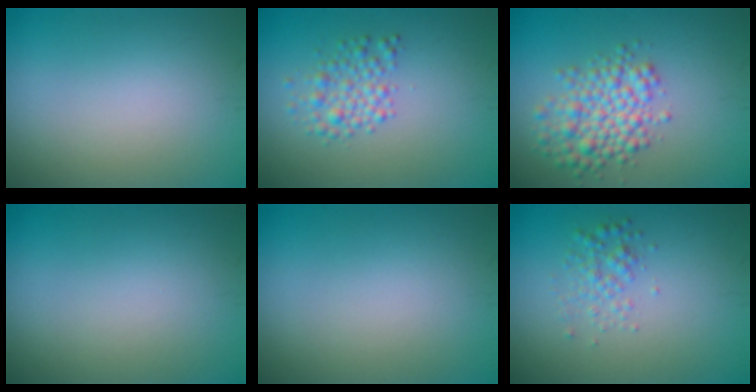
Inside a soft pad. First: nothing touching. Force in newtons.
{"total": 2.7, "press": 2.7, "slide": 0.1}
{"total": 4.9, "press": 4.9, "slide": 0.1}
{"total": 0.0}
{"total": 0.0}
{"total": 1.9, "press": 1.9, "slide": 0.0}